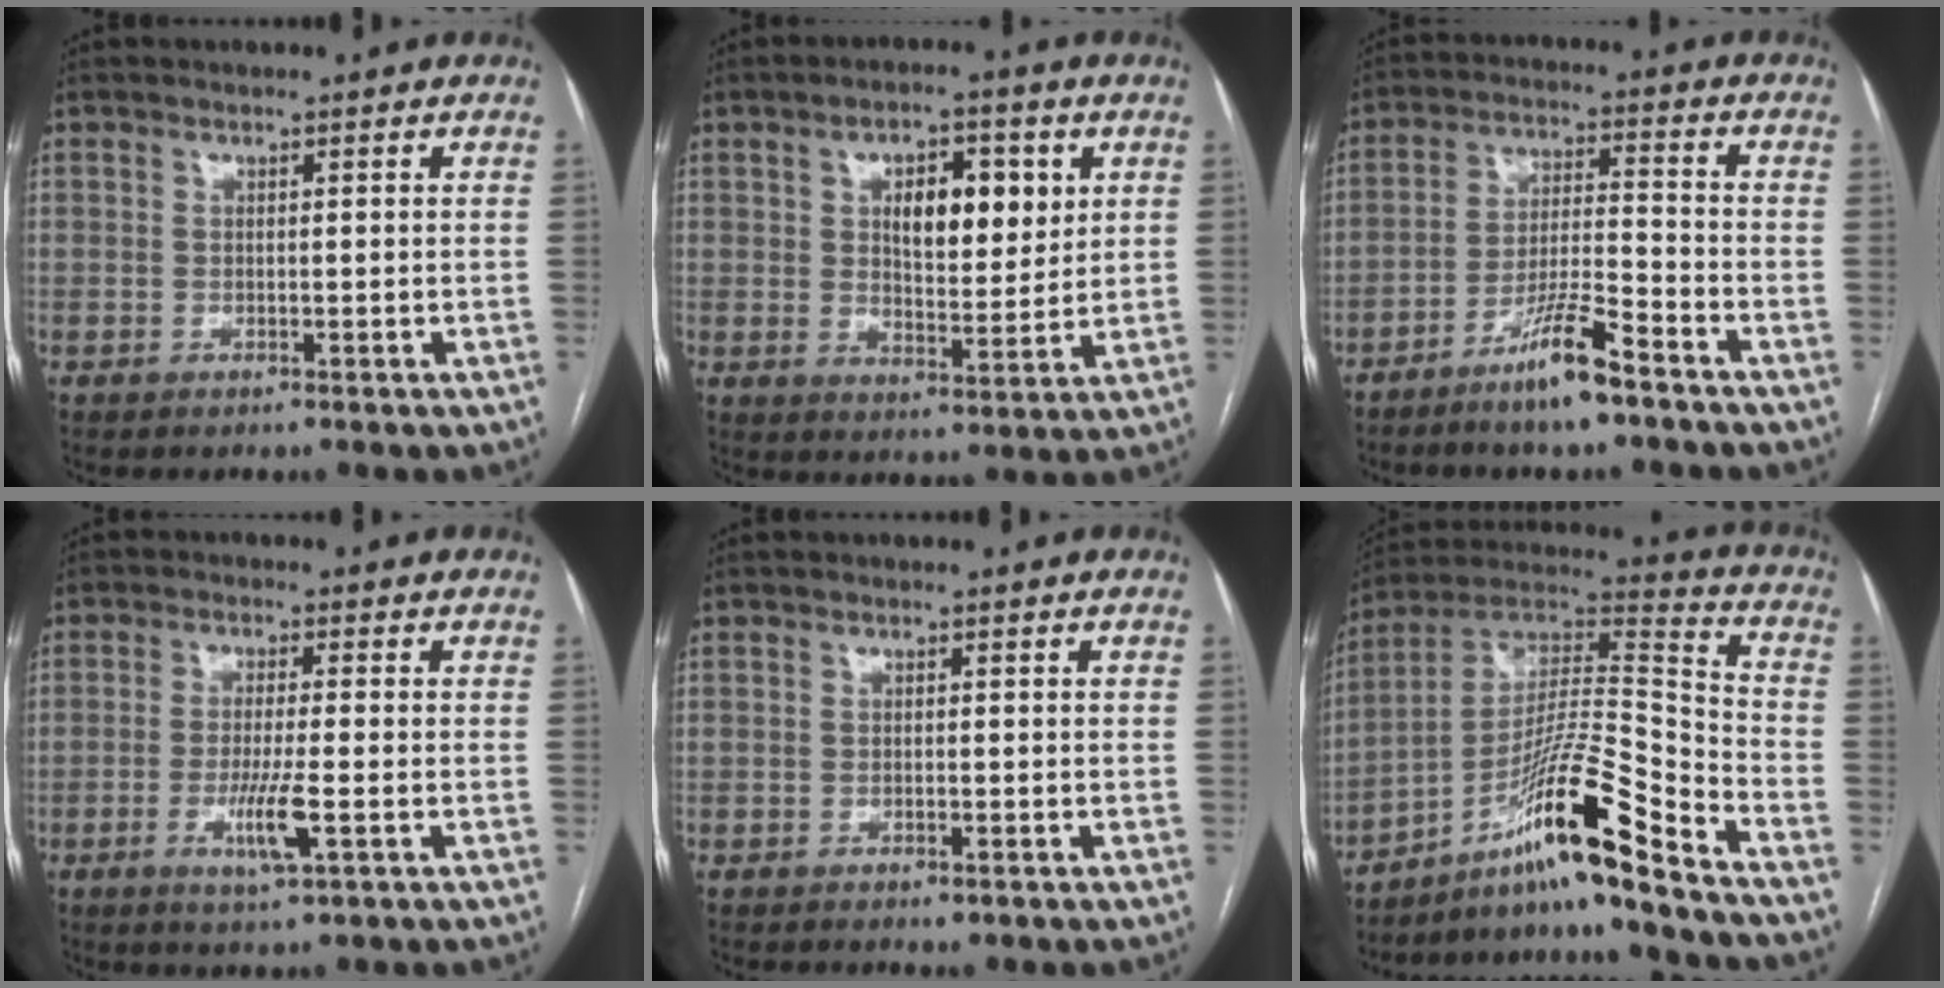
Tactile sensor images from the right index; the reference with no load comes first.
{"total": 9.3, "force": [2.9, 4.0, 7.9], "torque": [-0.120, 0.007, 0.050]}
{"total": 8.6, "force": [-6.1, 0.3, 6.0], "torque": [-0.113, -0.010, -0.116]}
{"total": 5.6, "force": [-1.9, 0.1, 5.3], "torque": [-0.104, -0.011, -0.032]}
{"total": 1.1, "force": [-0.7, 0.4, 0.7], "torque": [-0.011, -0.001, -0.006]}
{"total": 16.7, "force": [-11.7, -1.0, 11.8], "torque": [-0.220, 0.021, -0.203]}